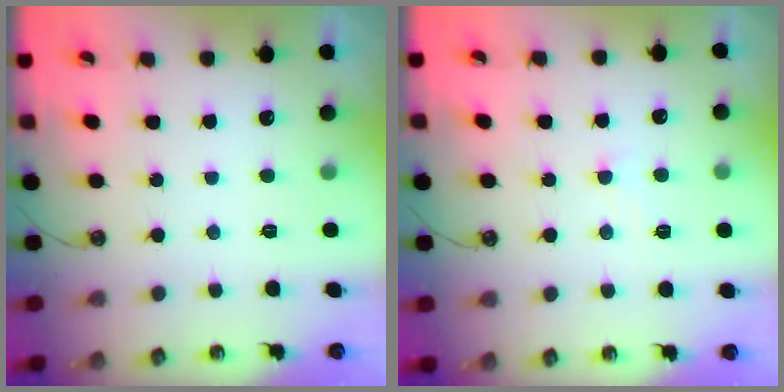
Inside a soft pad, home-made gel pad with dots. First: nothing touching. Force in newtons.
{"total": 0.5, "press": 0.3, "slide": 0.4}